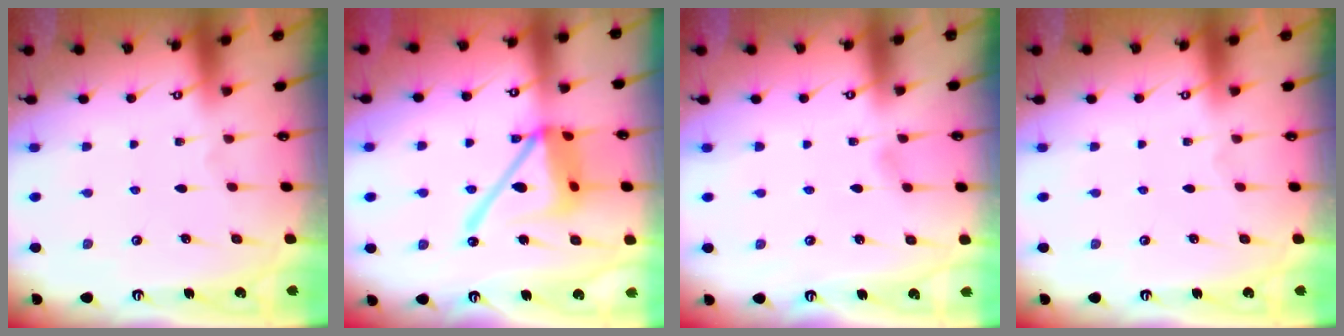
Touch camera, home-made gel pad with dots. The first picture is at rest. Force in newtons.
{"total": 16.9, "press": 16.8, "slide": 1.9}
{"total": 2.5, "press": 2.5, "slide": 0.4}
{"total": 0.0}